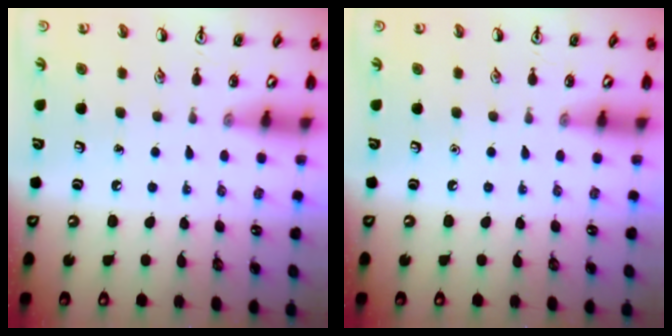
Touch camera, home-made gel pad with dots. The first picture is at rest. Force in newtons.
{"total": 0.0}